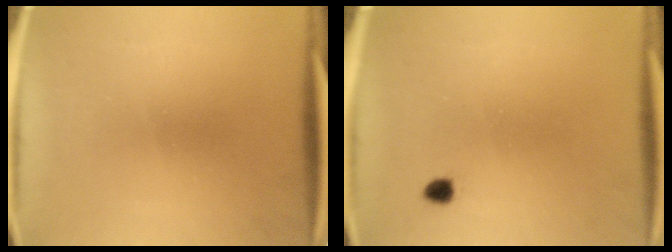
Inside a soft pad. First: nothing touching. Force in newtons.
{"total": 1.3}